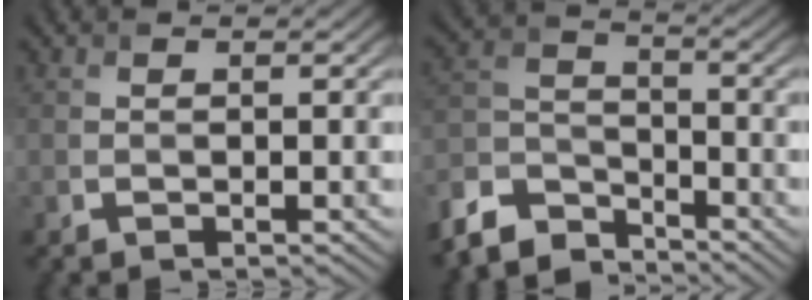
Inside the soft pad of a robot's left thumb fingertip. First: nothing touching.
{"total": 8.7, "force": [-7.3, 3.6, 3.1], "torque": [-0.076, -0.004, -0.162]}